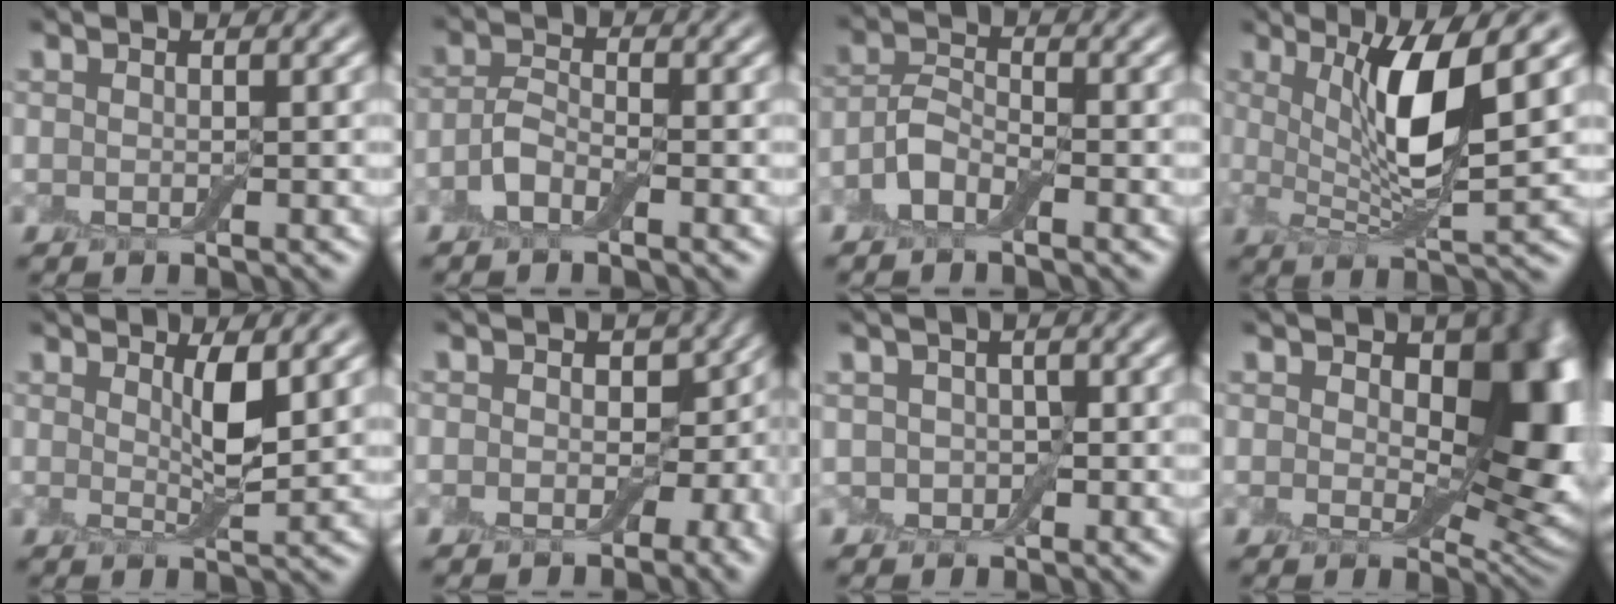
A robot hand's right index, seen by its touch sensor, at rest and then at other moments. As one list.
[{"total": 2.1, "force": [-1.4, 1.0, 1.2], "torque": [-0.025, 0.008, -0.035]}, {"total": 2.7, "force": [-1.9, 1.4, 1.5], "torque": [-0.030, 0.008, -0.044]}, {"total": 6.1, "force": [1.8, 1.0, 5.7], "torque": [-0.103, -0.007, 0.033]}, {"total": 2.0, "force": [1.1, 0.0, 1.7], "torque": [-0.031, -0.005, 0.019]}, {"total": 5.4, "force": [0.2, 4.3, 3.3], "torque": [0.001, 0.002, -0.005]}, {"total": 2.3, "force": [-0.4, 2.0, 1.0], "torque": [-0.010, 0.000, -0.012]}, {"total": 13.4, "force": [2.9, 8.3, 10.1], "torque": [-0.117, -0.012, 0.057]}]